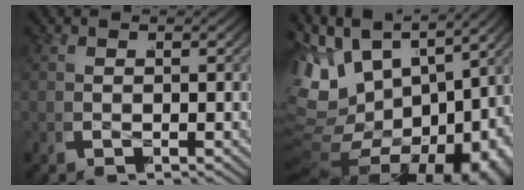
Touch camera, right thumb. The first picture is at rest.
{"total": 16.7, "force": [-2.9, 11.1, 12.0], "torque": [-0.244, -0.044, -0.026]}